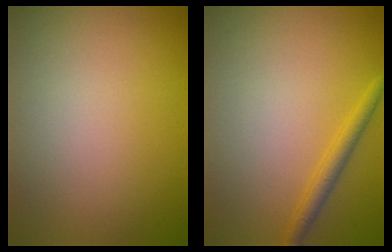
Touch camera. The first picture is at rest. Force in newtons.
{"total": 1.9, "press": 1.9, "slide": 0.2}